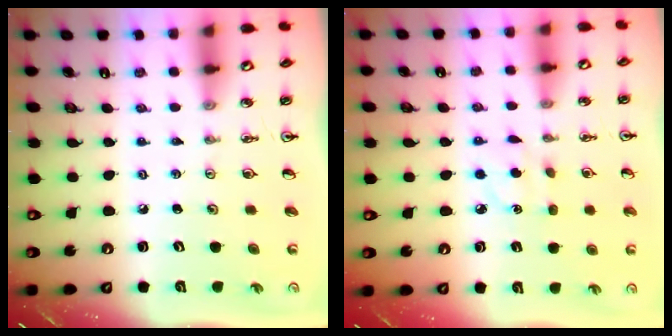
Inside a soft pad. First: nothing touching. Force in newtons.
{"total": 5.2, "press": 5.1, "slide": 0.6}